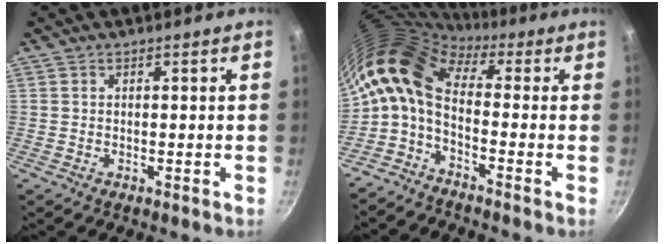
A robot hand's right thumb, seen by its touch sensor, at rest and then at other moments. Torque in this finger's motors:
{"motor_torque": [1.01, 1.72, 1.71, -1.06, 0.25]}